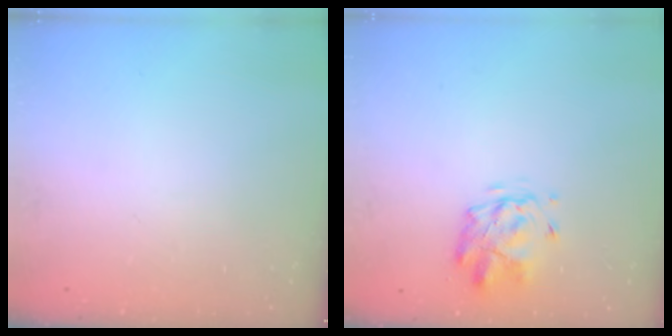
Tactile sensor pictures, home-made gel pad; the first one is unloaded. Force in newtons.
{"total": 2.8, "press": 2.4, "slide": 1.4}